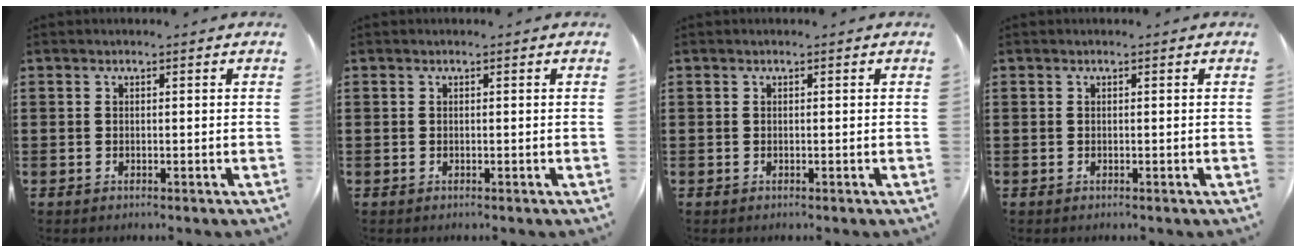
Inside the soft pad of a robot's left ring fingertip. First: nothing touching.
{"total": 0.0}
{"total": 0.0}
{"total": 0.0}